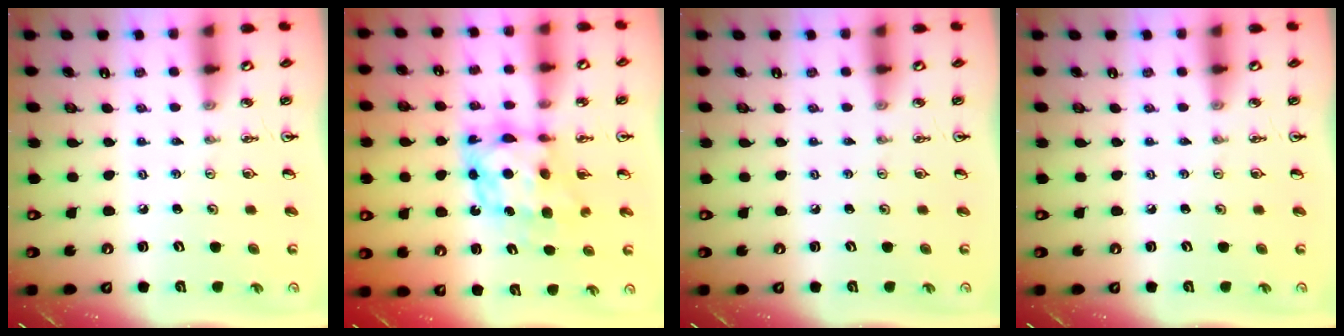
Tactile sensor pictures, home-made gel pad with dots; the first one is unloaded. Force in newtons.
{"total": 8.0, "press": 8.0, "slide": 0.7}
{"total": 0.0}
{"total": 0.0}